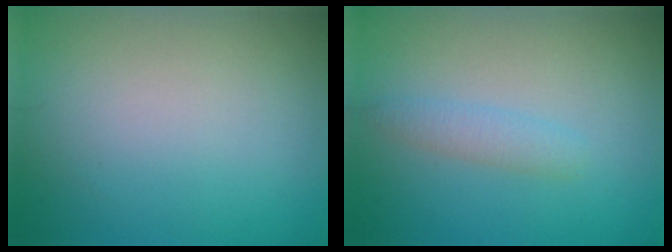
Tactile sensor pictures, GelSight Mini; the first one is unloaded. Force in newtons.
{"total": 1.7, "press": 1.7, "slide": 0.1}